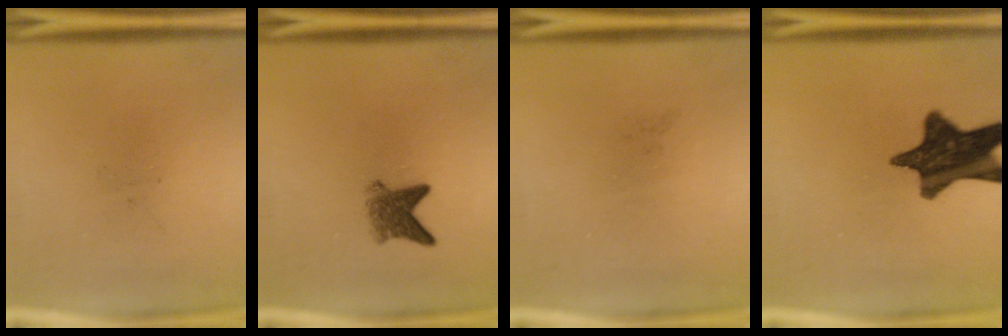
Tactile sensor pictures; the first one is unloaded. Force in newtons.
{"total": 3.8}
{"total": 0.0}
{"total": 13.8}